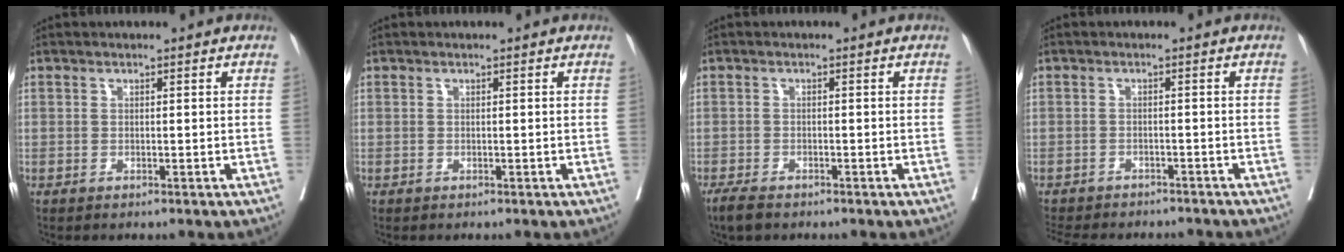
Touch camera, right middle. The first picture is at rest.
{"total": 0.0}
{"total": 2.8, "force": [-2.2, 1.0, 1.5], "torque": [-0.032, -0.007, -0.037]}
{"total": 10.2, "force": [-9.0, 3.8, 2.9], "torque": [-0.055, -0.003, -0.115]}